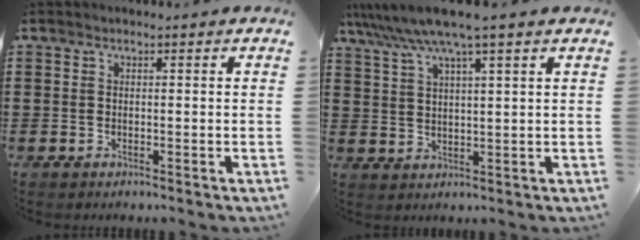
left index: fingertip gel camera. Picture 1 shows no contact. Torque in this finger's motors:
{"motor_torque": [1.64, -0.52, 1.05, 0.21]}